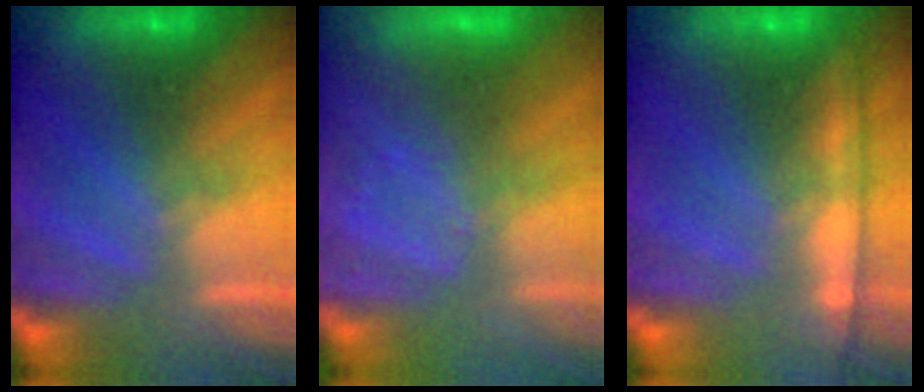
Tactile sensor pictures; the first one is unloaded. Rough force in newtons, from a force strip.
{"total": 3.1}
{"total": 1.0}